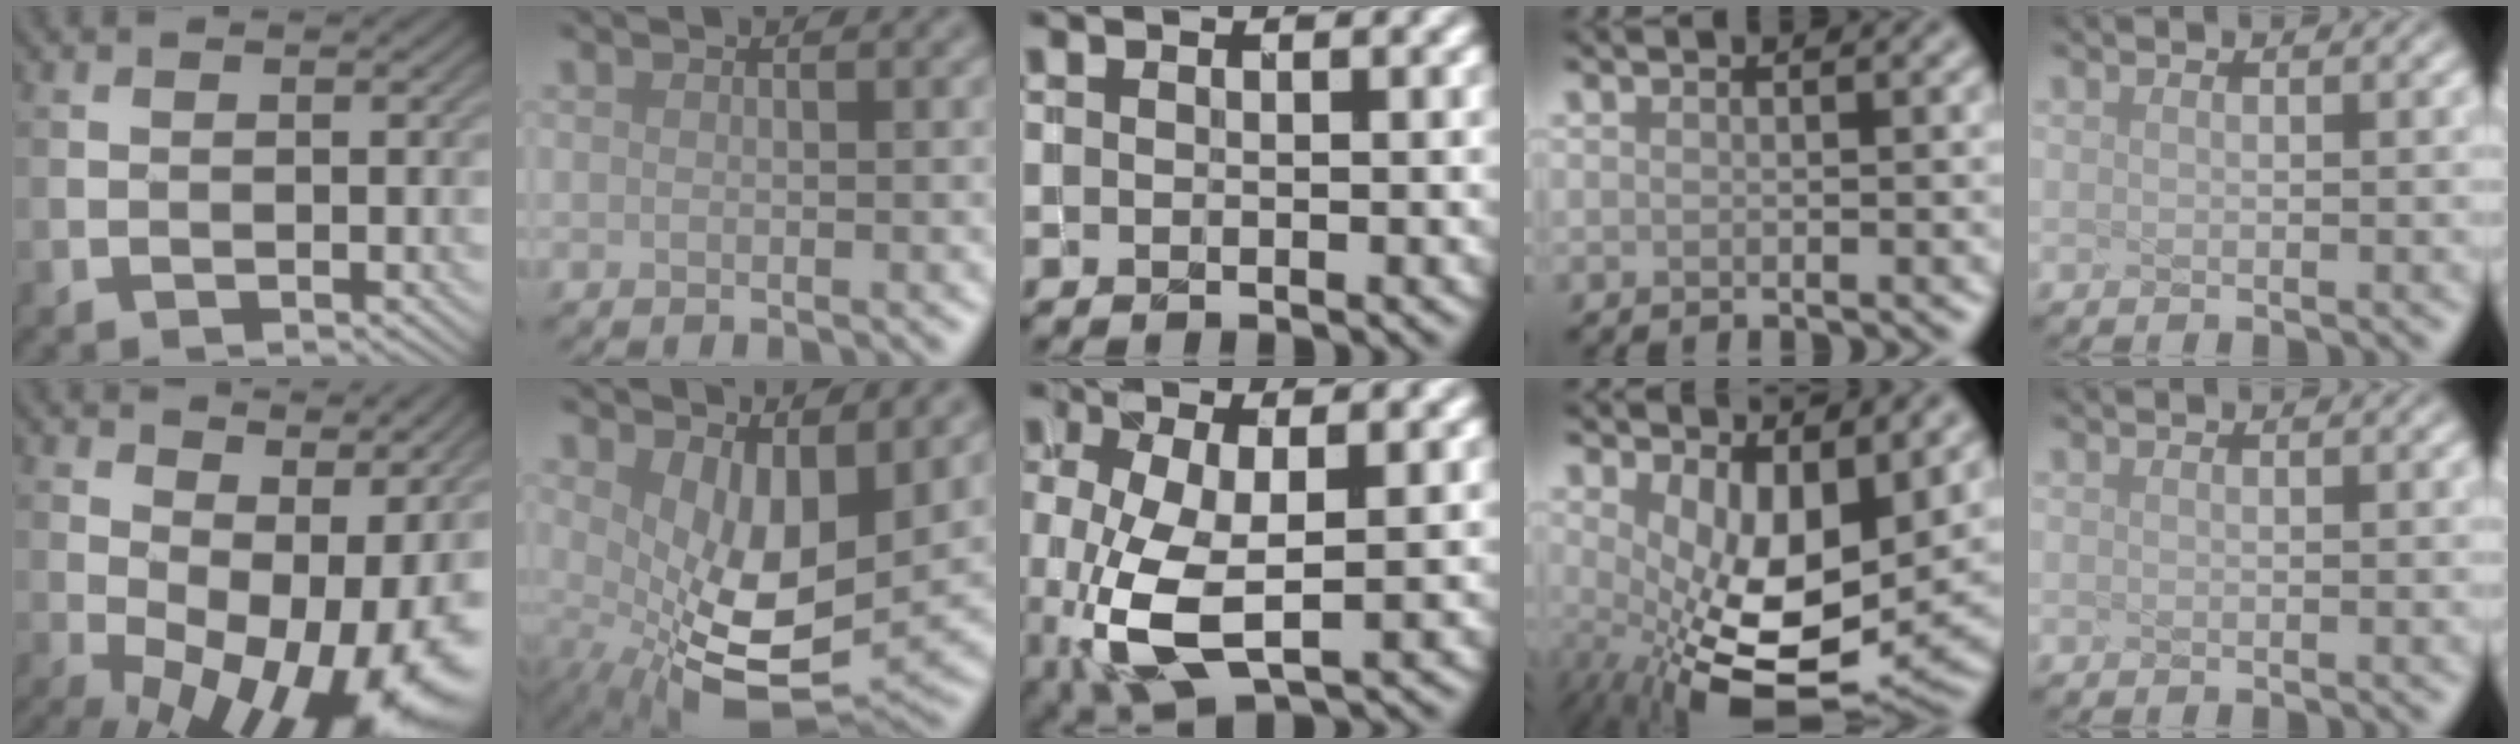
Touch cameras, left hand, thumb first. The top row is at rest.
{"thumb": {"total": 14.9, "force": [0.8, 7.0, 13.1], "torque": [-0.193, -0.003, 0.034]}, "index": {"total": 8.8, "force": [1.1, 4.2, 7.6], "torque": [-0.143, -0.029, 0.031]}, "middle": {"total": 6.2, "force": [-1.3, 2.6, 5.5], "torque": [-0.130, -0.011, -0.019]}, "ring": {"total": 10.4, "force": [-0.1, 5.1, 9.1], "torque": [-0.168, -0.035, 0.015]}}